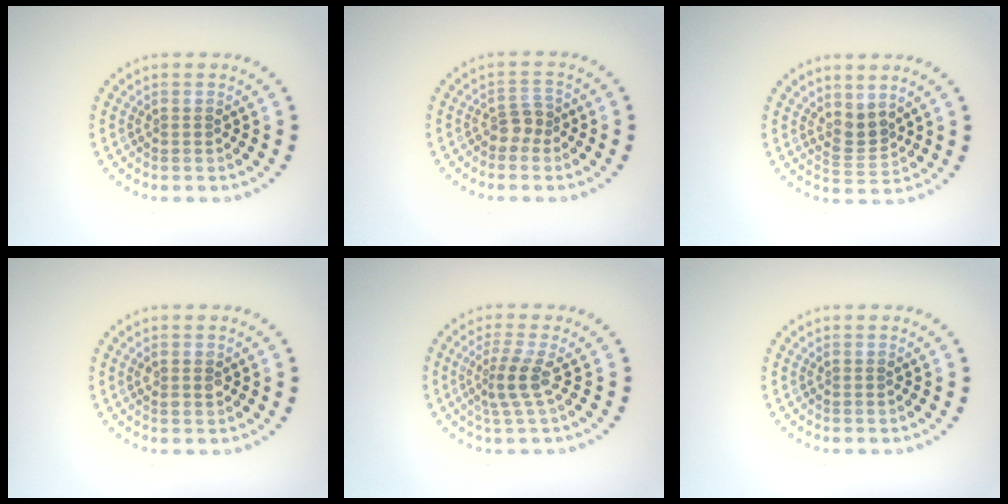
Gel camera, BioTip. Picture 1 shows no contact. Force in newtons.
{"total": 1.7, "press": 1.4, "slide": 1.0}
{"total": 2.2, "press": 1.6, "slide": 1.5}
{"total": 1.2, "press": 1.1, "slide": 0.3}
{"total": 2.6, "press": 1.8, "slide": 1.8}
{"total": 0.0}